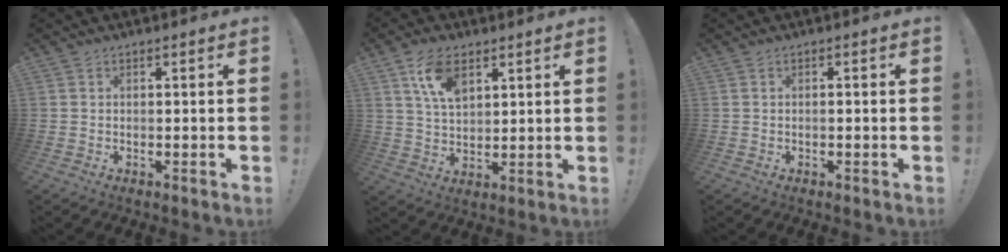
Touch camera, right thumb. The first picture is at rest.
{"total": 10.3, "force": [5.6, 5.6, 6.5], "torque": [-0.120, -0.009, 0.107]}
{"total": 0.8, "force": [-0.5, -0.1, 0.5], "torque": [-0.009, -0.001, -0.009]}